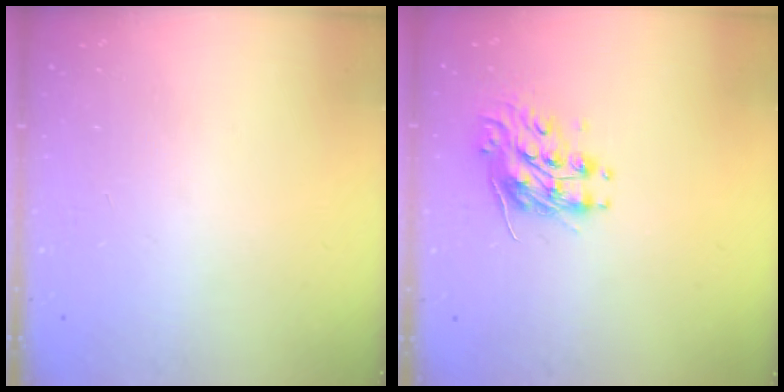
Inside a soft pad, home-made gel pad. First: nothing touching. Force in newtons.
{"total": 8.9, "press": 8.9, "slide": 0.2}